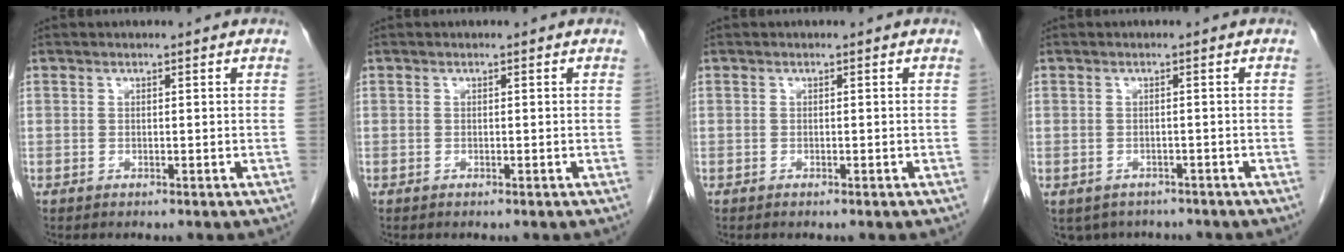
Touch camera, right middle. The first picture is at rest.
{"total": 0.0}
{"total": 0.5, "force": [-0.4, 0.0, 0.3], "torque": [-0.009, -0.001, -0.006]}
{"total": 5.3, "force": [-4.2, 3.0, 0.8], "torque": [0.000, 0.002, -0.055]}